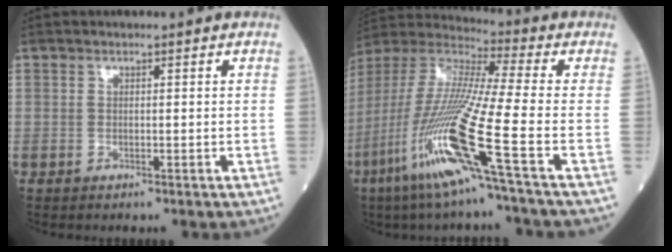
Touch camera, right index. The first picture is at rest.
{"total": 18.9, "force": [-8.1, -1.2, 17.1], "torque": [-0.377, -0.042, -0.169]}